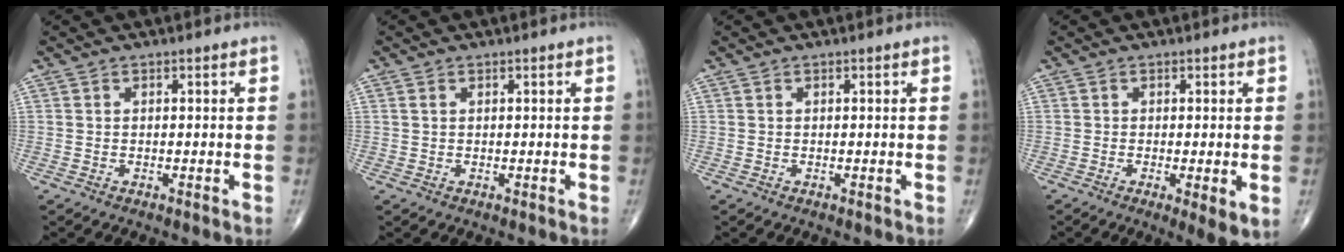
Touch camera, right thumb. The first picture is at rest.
{"total": 0.8, "force": [0.3, 0.5, 0.6], "torque": [-0.014, 0.005, 0.009]}
{"total": 0.0}
{"total": 4.8, "force": [-1.0, 0.9, 4.6], "torque": [-0.076, -0.017, -0.018]}